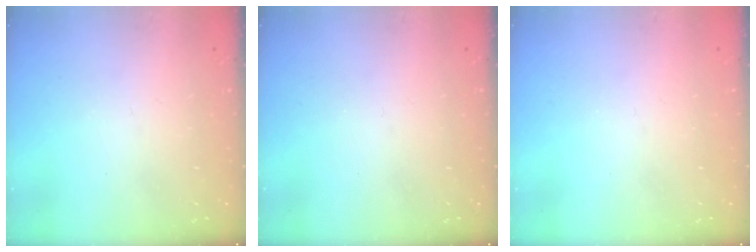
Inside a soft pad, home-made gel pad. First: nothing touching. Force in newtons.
{"total": 0.0}
{"total": 0.0}